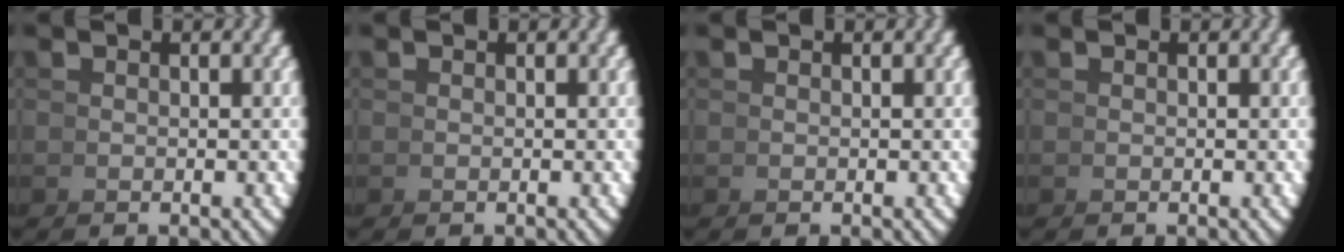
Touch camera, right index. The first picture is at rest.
{"total": 0.0}
{"total": 0.0}
{"total": 0.0}